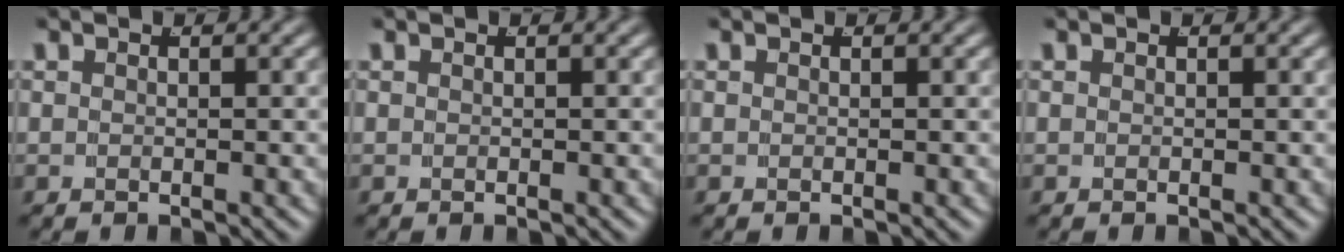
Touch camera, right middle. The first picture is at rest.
{"total": 0.0}
{"total": 0.0}
{"total": 0.0}